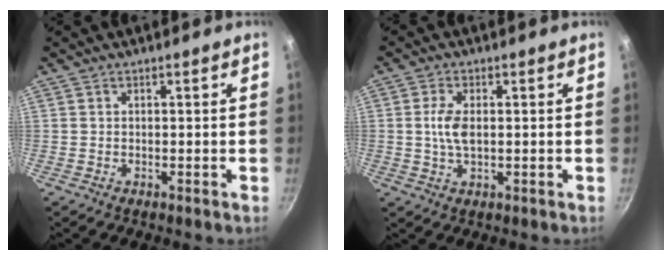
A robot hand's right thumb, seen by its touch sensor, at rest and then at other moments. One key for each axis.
{"total": 4.8, "fx": 0.3, "fy": 2.4, "fz": 4.1, "tx": -0.084, "ty": 0.002, "tz": 0.004}